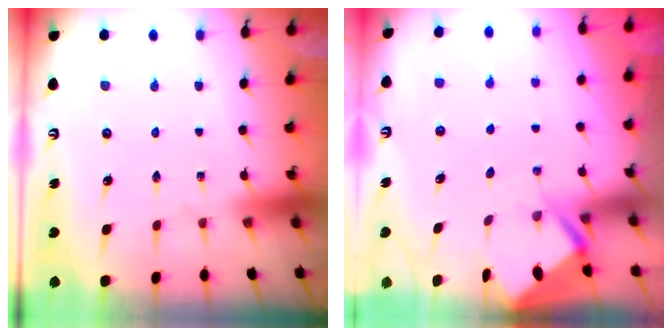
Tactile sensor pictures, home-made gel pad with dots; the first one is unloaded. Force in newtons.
{"total": 3.4, "press": 3.4, "slide": 0.3}